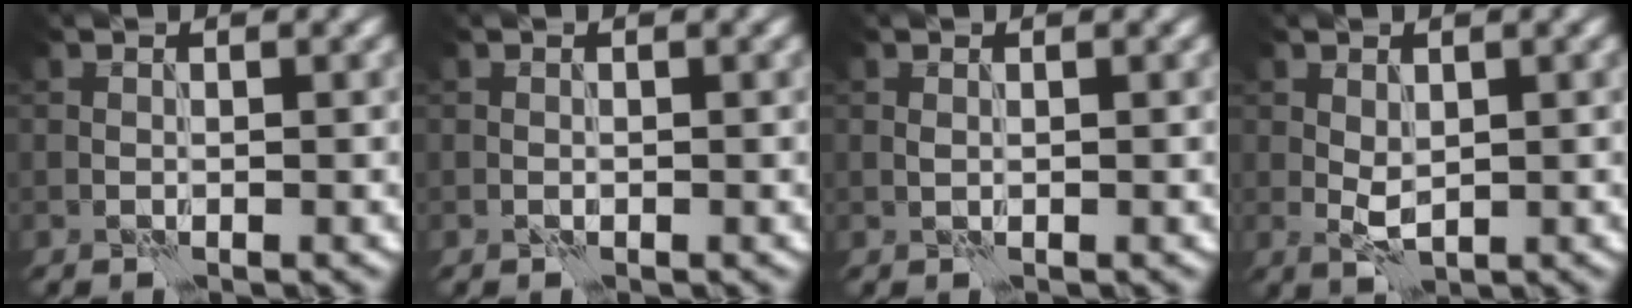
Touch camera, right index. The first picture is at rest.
{"total": 0.0}
{"total": 0.0}
{"total": 1.8, "force": [0.4, 1.0, 1.5], "torque": [-0.032, -0.002, 0.010]}